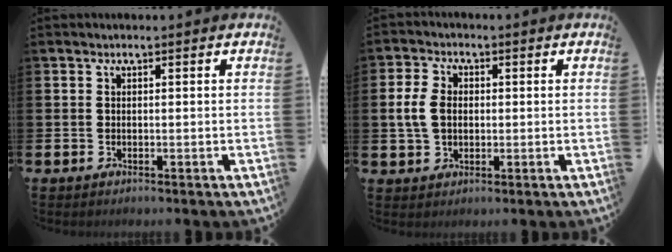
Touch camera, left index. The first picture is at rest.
{"total": 4.7, "force": [0.6, 3.4, 3.1], "torque": [-0.049, 0.009, 0.007]}